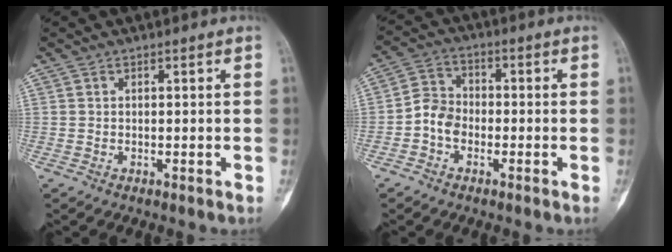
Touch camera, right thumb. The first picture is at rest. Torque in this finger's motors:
{"motor_torque": [0.87, 0.52, 0.68, -0.21, 0.17]}